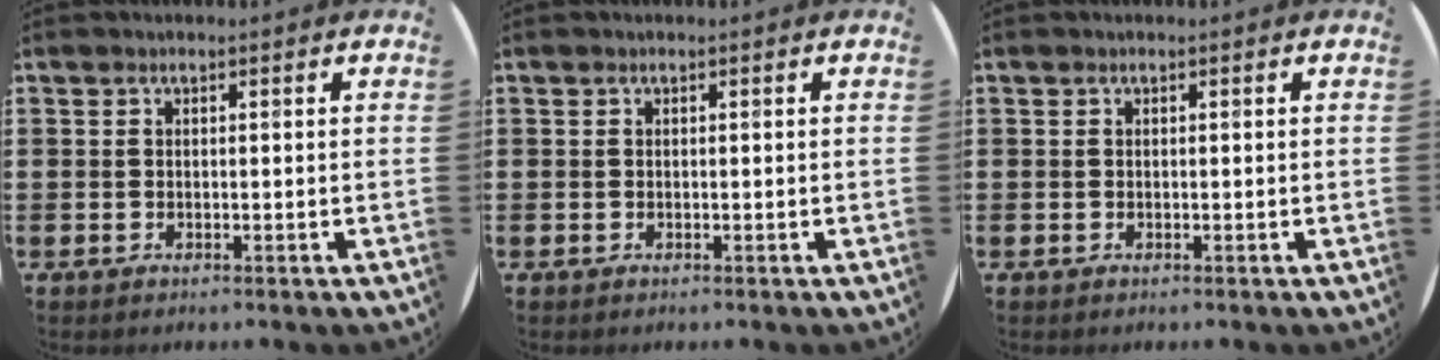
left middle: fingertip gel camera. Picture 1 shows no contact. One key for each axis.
{"total": 0.0}
{"total": 0.0}